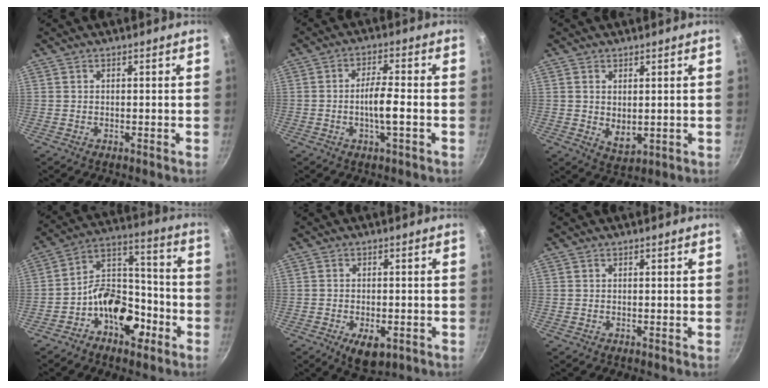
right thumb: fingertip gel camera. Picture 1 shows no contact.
{"total": 5.8, "force": [-1.5, 1.4, 5.4], "torque": [-0.100, 0.018, -0.030]}
{"total": 4.4, "force": [0.6, 2.8, 3.3], "torque": [-0.053, -0.014, 0.018]}
{"total": 14.2, "force": [-6.6, 8.9, 8.8], "torque": [-0.096, 0.077, -0.119]}
{"total": 6.5, "force": [-2.5, 3.4, 4.9], "torque": [-0.063, 0.006, -0.029]}
{"total": 0.0}